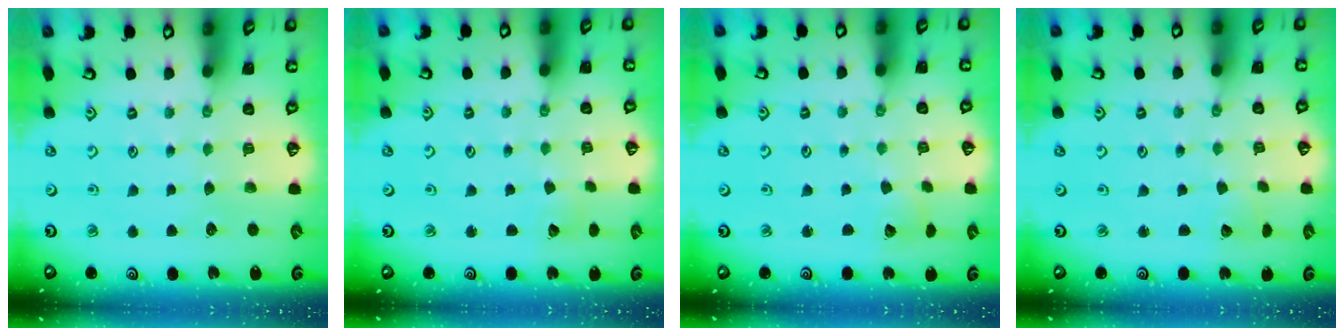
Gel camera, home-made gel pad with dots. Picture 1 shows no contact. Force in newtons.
{"total": 2.1, "press": 2.1, "slide": 0.2}
{"total": 2.3, "press": 2.3, "slide": 0.4}
{"total": 2.6, "press": 2.6, "slide": 0.2}